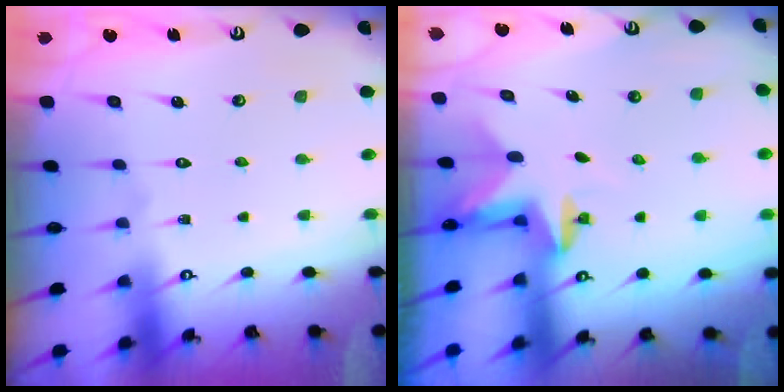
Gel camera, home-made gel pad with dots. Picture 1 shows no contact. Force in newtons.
{"total": 2.5, "press": 2.5, "slide": 0.4}